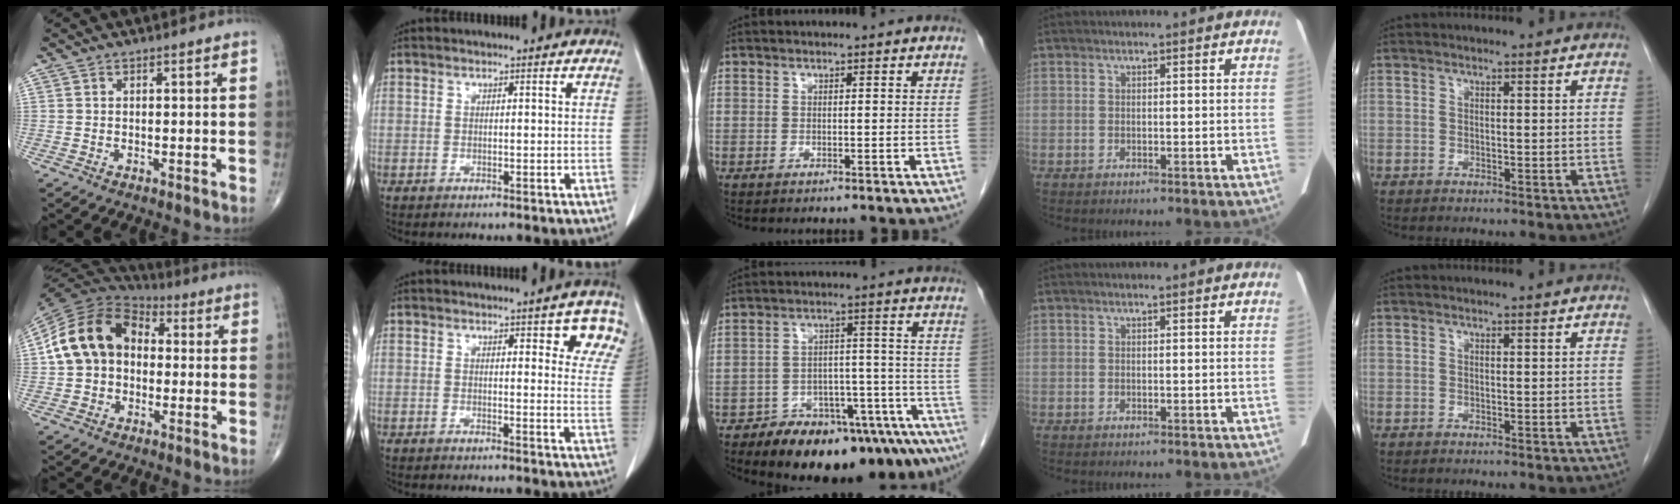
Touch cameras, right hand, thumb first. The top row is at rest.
{"thumb": {"total": 15.8, "force": [0.9, 12.0, 10.2], "torque": [-0.171, 0.039, 0.005]}, "index": {"total": 7.7, "force": [5.3, 2.3, 5.0], "torque": [-0.043, -0.013, 0.044]}, "middle": {"total": 17.8, "force": [-13.7, 5.3, 10.0], "torque": [-0.071, 0.033, -0.191]}}